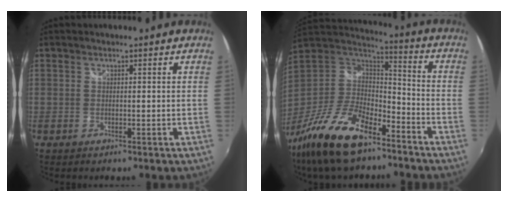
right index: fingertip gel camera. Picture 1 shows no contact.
{"total": 23.3, "force": [-15.2, 9.8, 14.8], "torque": [-0.304, -0.027, -0.266]}